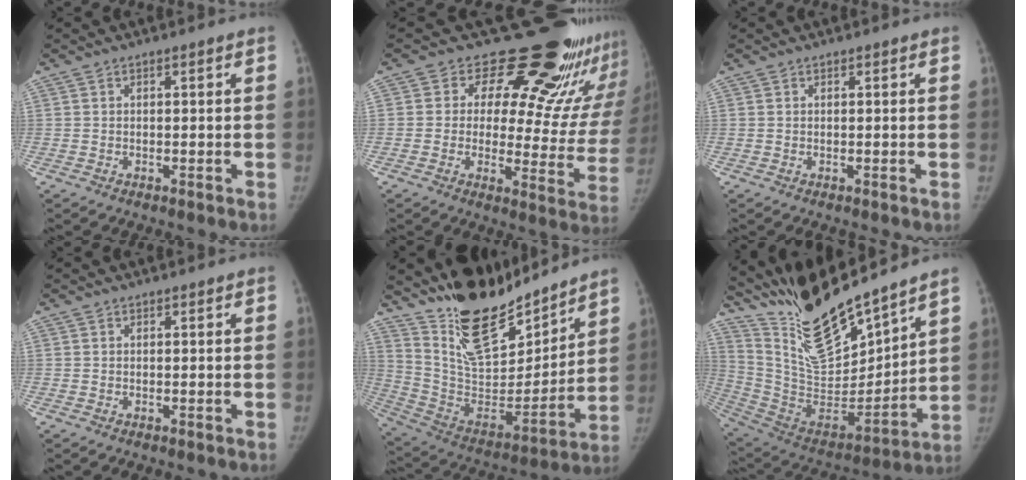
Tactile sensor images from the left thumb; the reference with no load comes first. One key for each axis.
{"total": 24.2, "fx": 18.0, "fy": 10.4, "fz": 12.4, "tx": -0.115, "ty": -0.123, "tz": 0.214}
{"total": 0.0}
{"total": 0.0}
{"total": 22.2, "fx": 18.3, "fy": 8.0, "fz": 9.7, "tx": -0.116, "ty": -0.119, "tz": 0.321}
{"total": 21.6, "fx": 18.4, "fy": 4.5, "fz": 10.3, "tx": -0.140, "ty": -0.115, "tz": 0.343}